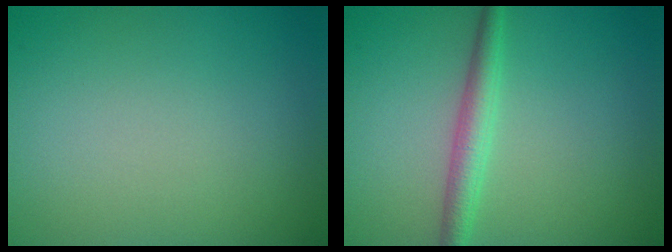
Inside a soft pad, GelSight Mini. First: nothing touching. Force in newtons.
{"total": 2.4, "press": 2.4, "slide": 0.1}